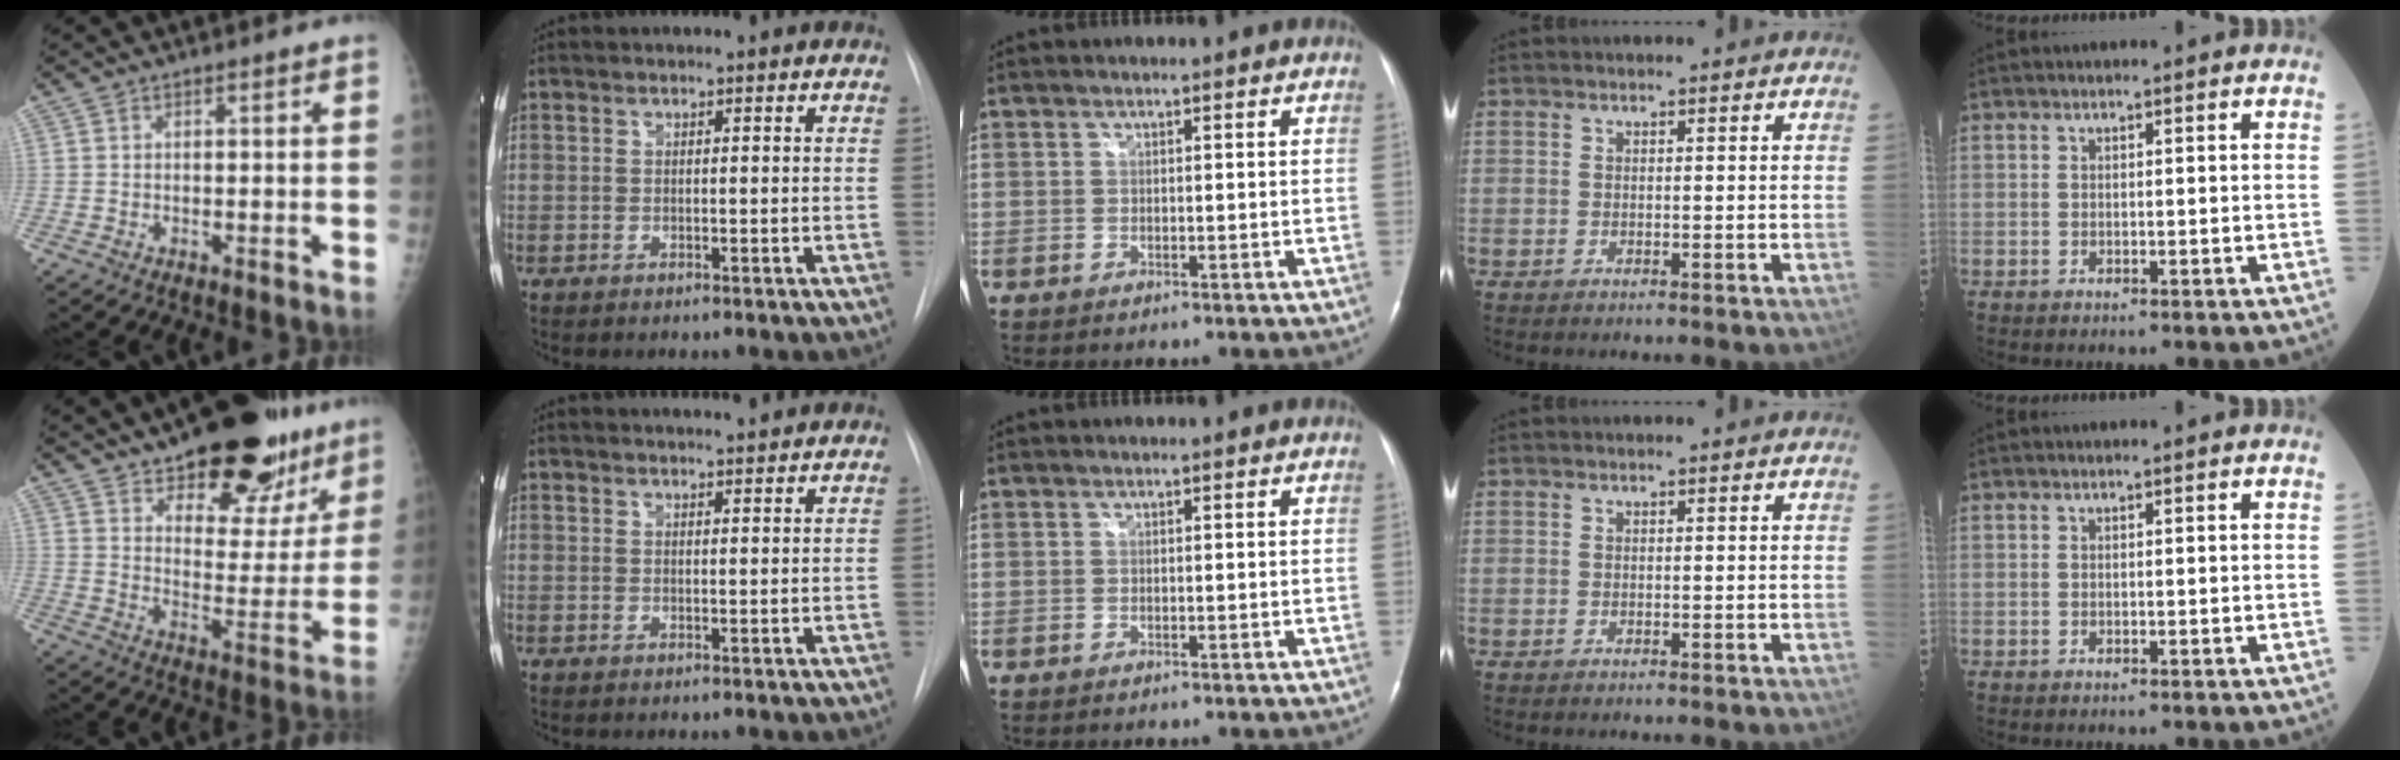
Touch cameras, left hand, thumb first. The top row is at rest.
{"thumb": {"total": 23.2, "force": [15.9, 10.4, 13.5], "torque": [-0.140, -0.071, 0.232]}, "index": {"total": 4.1, "force": [4.0, 0.2, 0.9], "torque": [-0.015, 0.013, 0.051]}}